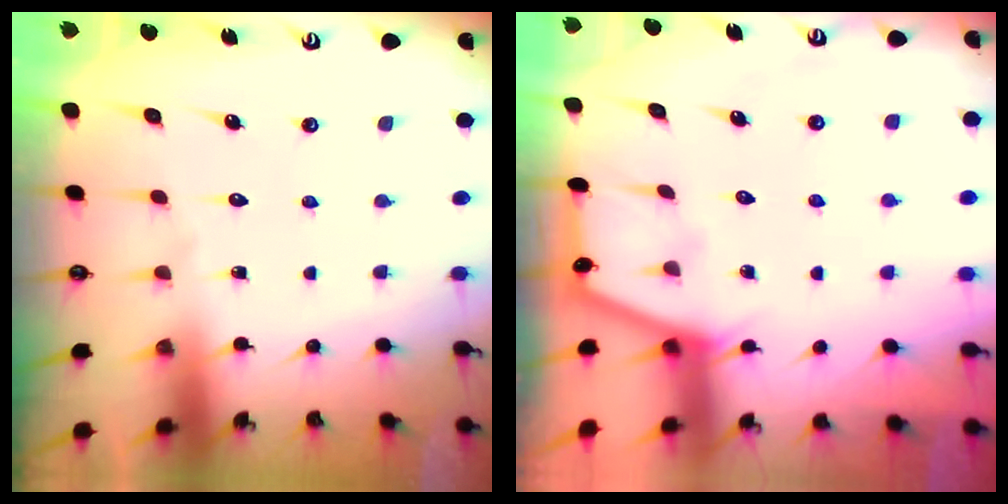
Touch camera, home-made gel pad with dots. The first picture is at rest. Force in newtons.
{"total": 1.9, "press": 1.9, "slide": 0.3}